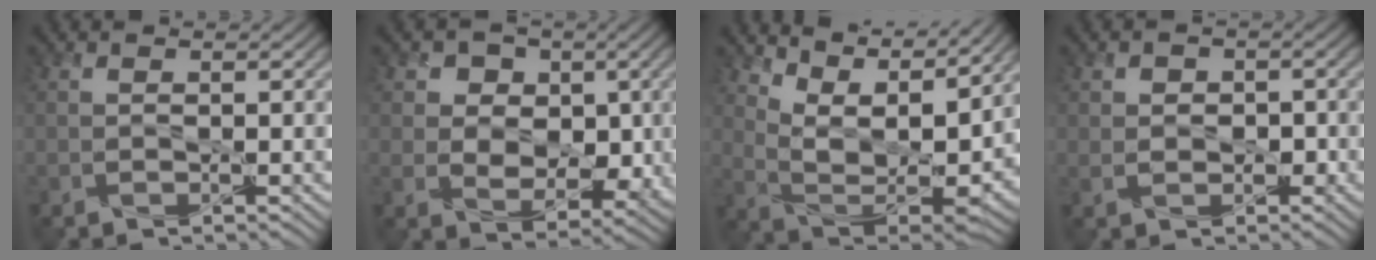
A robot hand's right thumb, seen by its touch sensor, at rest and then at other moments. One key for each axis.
{"total": 7.2, "fx": 1.6, "fy": 5.4, "fz": 4.4, "tx": -0.079, "ty": -0.003, "tz": 0.015}
{"total": 11.2, "fx": 8.3, "fy": 3.2, "fz": 6.8, "tx": -0.161, "ty": -0.002, "tz": 0.140}
{"total": 2.7, "fx": -0.1, "fy": 2.3, "fz": 1.3, "tx": -0.026, "ty": 0.003, "tz": -0.012}